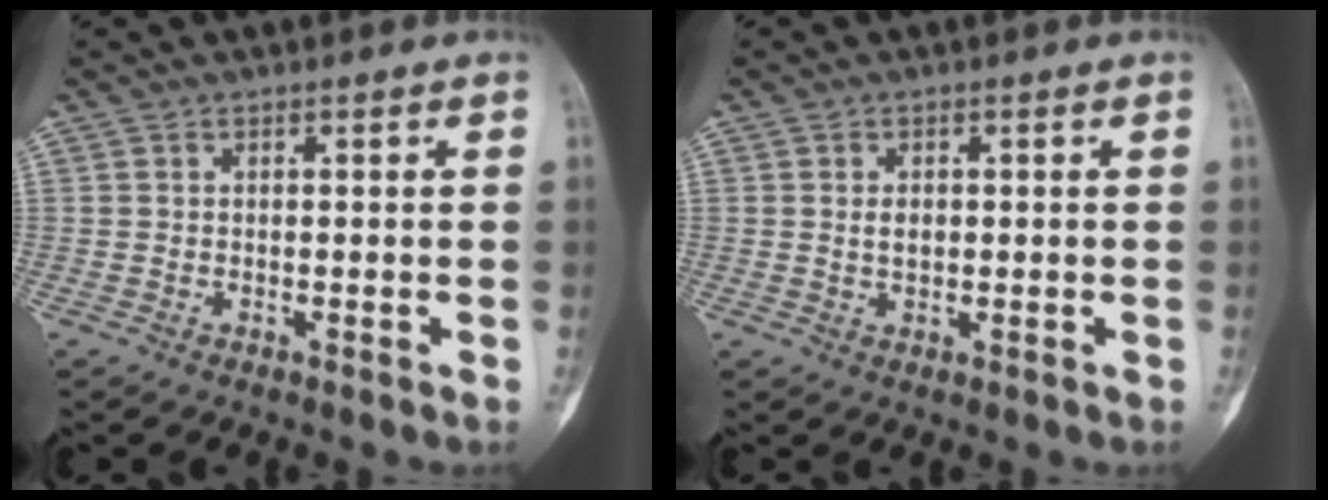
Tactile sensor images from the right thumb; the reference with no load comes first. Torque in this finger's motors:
{"motor_torque": [0.21, 0.20, 0.14, -0.16, 0.01]}